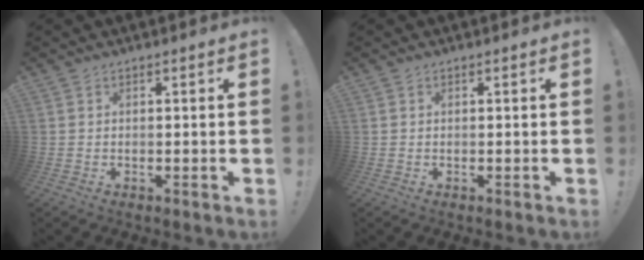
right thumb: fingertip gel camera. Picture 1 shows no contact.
{"total": 0.0}